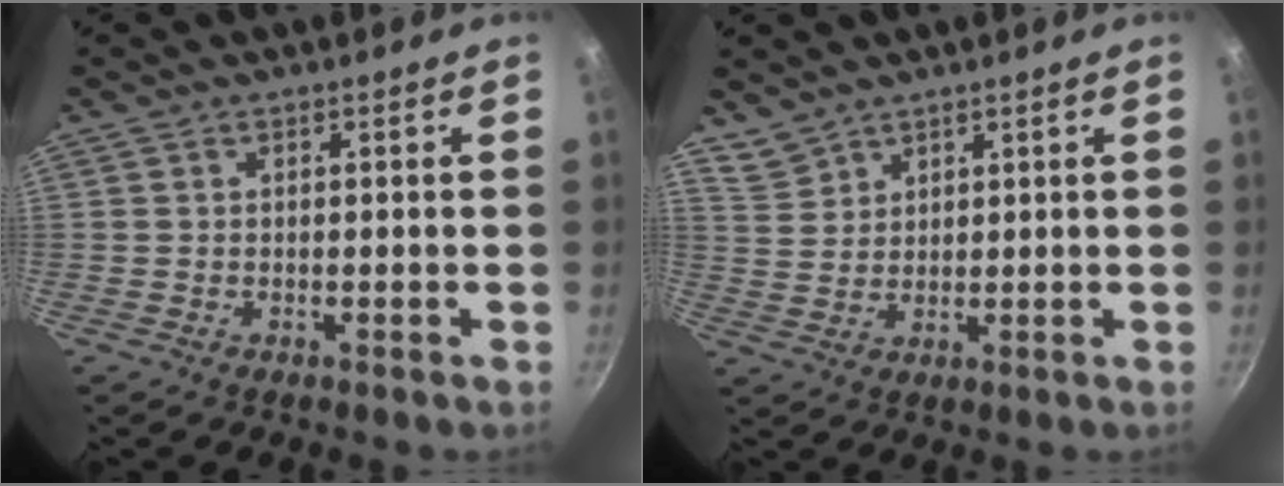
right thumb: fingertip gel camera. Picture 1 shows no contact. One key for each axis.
{"total": 4.2, "fx": 3.7, "fy": 2.1, "fz": 0.5, "tx": -0.004, "ty": -0.002, "tz": 0.083}